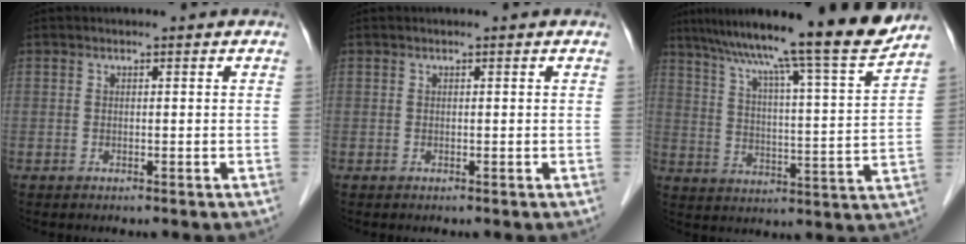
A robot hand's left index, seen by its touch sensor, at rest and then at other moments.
{"total": 0.0}
{"total": 19.2, "force": [16.1, -1.2, 10.3], "torque": [-0.162, -0.013, 0.230]}